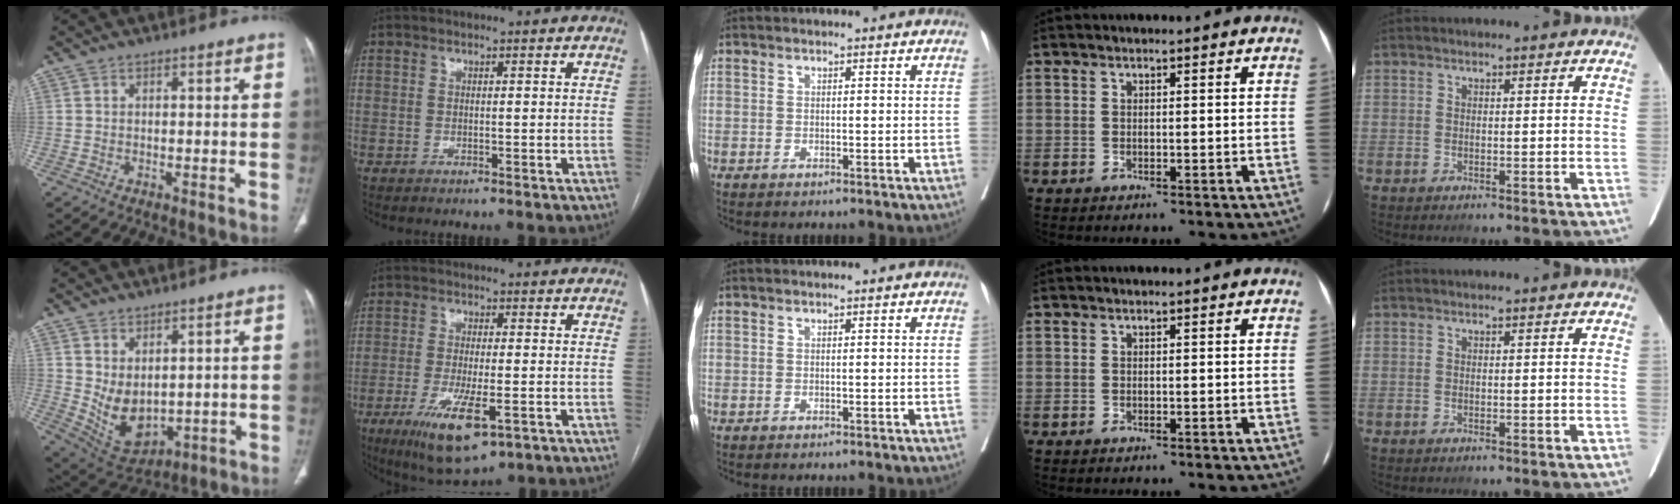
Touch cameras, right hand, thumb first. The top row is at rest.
{"thumb": {"total": 8.8, "force": [1.2, 5.7, 6.7], "torque": [-0.098, -0.017, 0.056]}, "index": {"total": 10.3, "force": [-4.5, 2.7, 8.9], "torque": [-0.163, -0.024, -0.069]}}